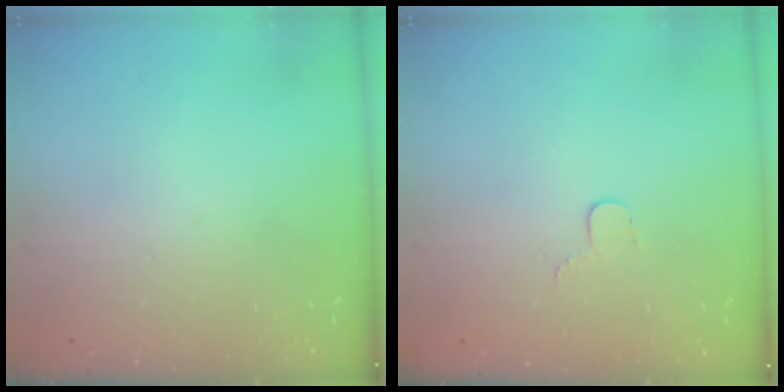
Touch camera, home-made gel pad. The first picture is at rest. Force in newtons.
{"total": 3.4, "press": 3.4, "slide": 0.4}